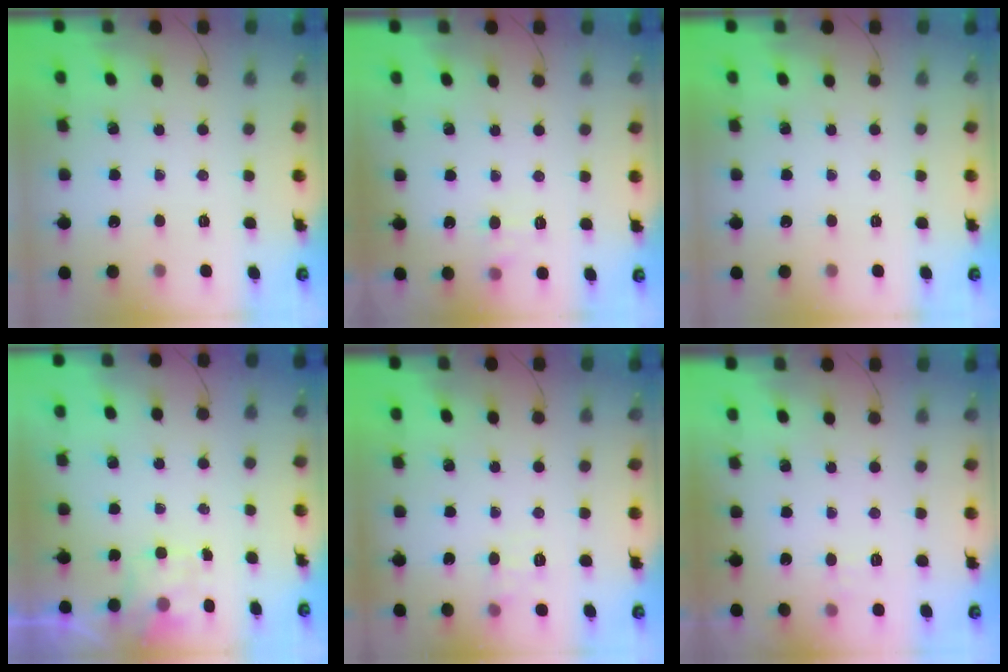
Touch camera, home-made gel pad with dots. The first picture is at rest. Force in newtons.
{"total": 7.1, "press": 6.9, "slide": 1.6}
{"total": 0.0}
{"total": 2.0, "press": 1.6, "slide": 1.2}
{"total": 6.5, "press": 6.3, "slide": 1.6}
{"total": 2.8, "press": 2.5, "slide": 1.3}